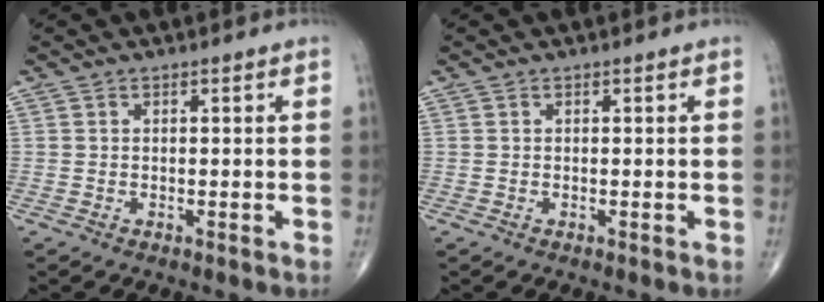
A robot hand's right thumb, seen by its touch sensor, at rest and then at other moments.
{"total": 0.0}